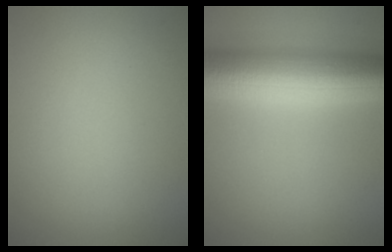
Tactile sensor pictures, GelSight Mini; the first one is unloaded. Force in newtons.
{"total": 10.7, "press": 10.6, "slide": 0.2}